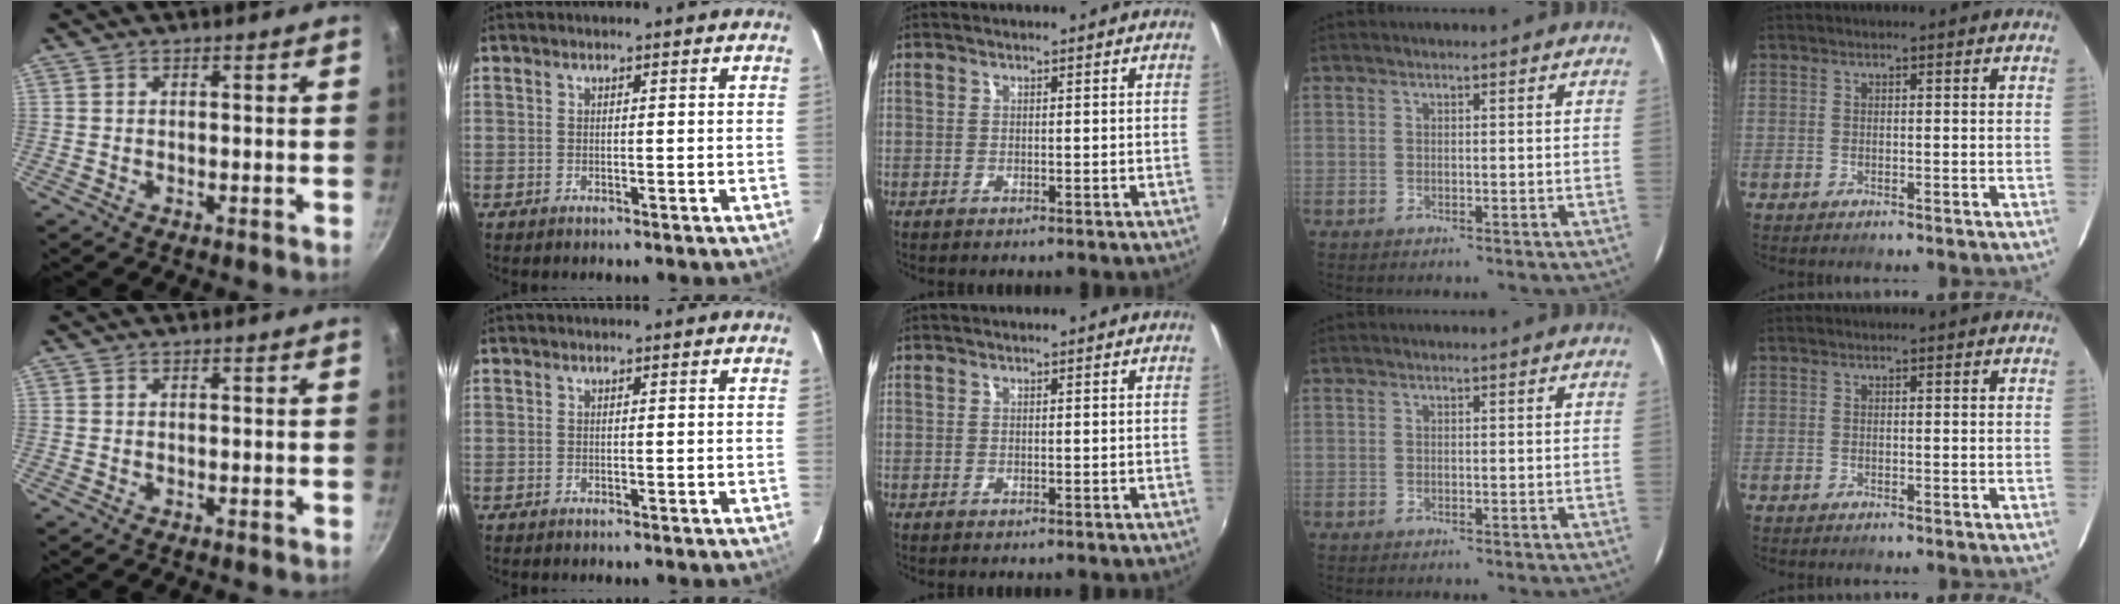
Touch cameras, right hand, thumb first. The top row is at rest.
{}